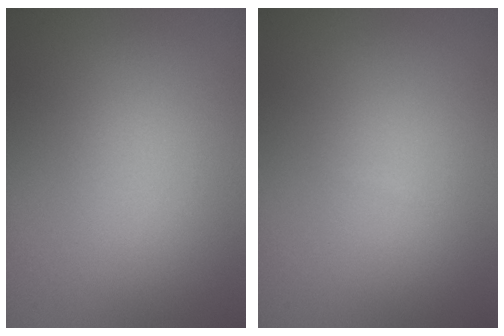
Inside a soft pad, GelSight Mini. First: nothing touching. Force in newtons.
{"total": 0.0}